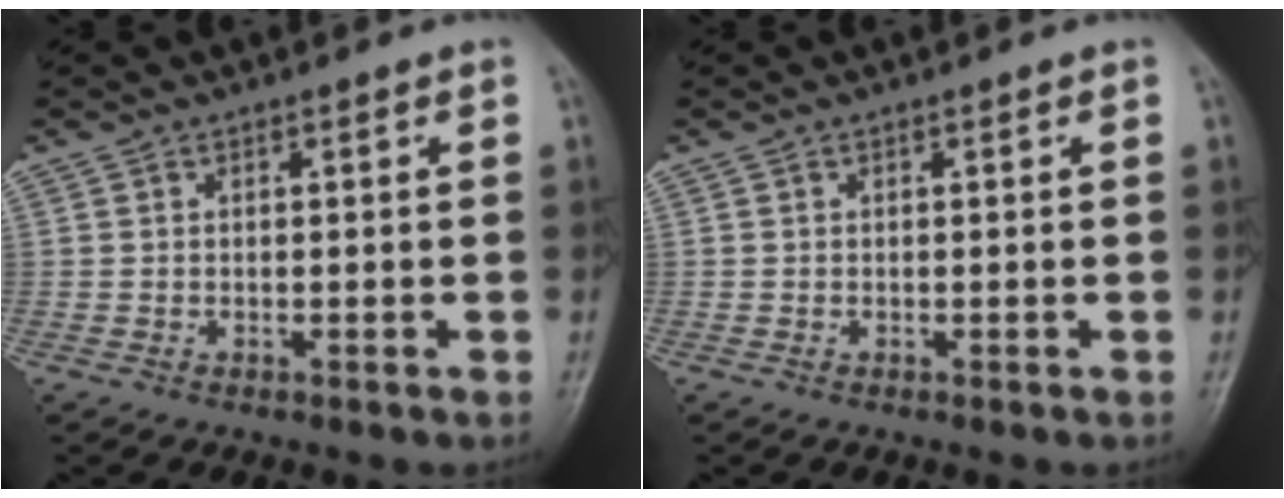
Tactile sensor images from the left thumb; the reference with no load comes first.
{"total": 0.0}